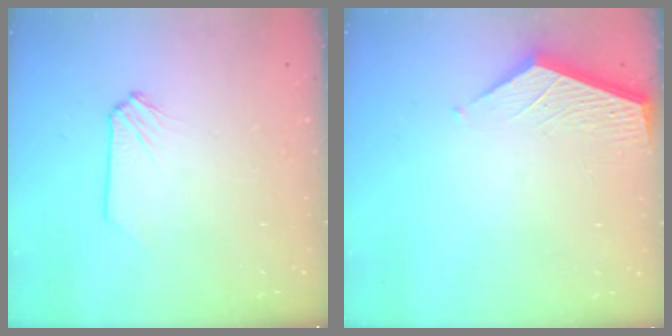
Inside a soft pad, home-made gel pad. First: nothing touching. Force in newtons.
{"total": 3.7, "press": 3.7, "slide": 0.3}